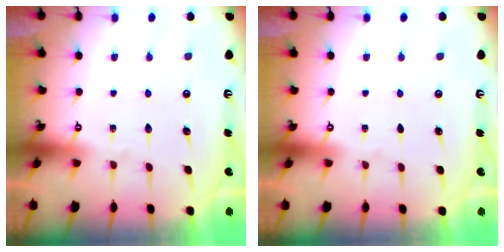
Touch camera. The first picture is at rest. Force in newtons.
{"total": 0.0}